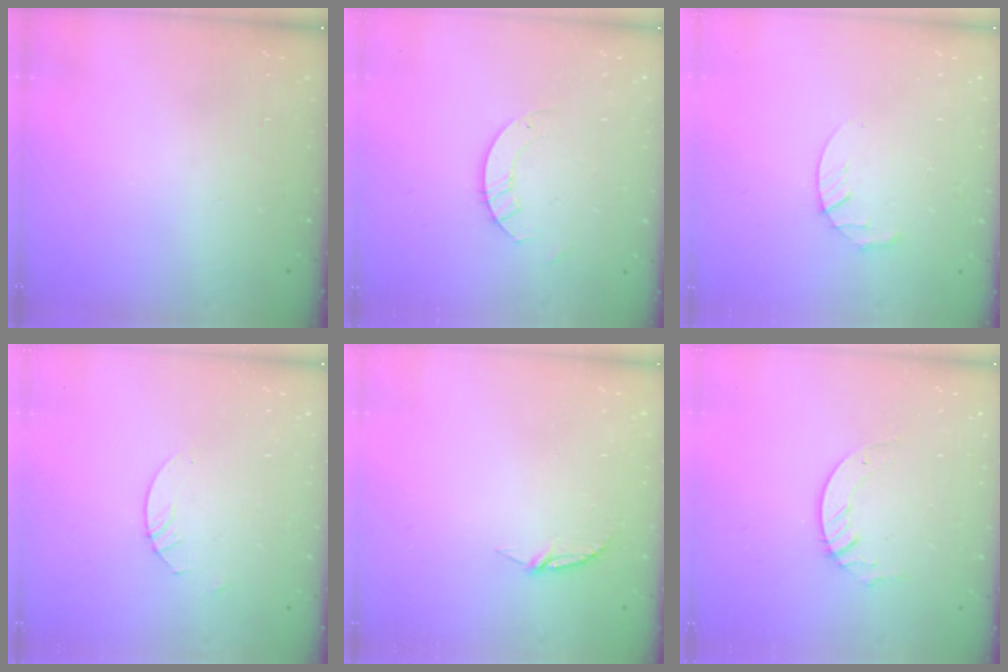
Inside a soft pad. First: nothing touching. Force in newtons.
{"total": 2.6, "press": 2.6, "slide": 0.2}
{"total": 3.0, "press": 2.9, "slide": 0.5}
{"total": 2.7, "press": 2.7, "slide": 0.2}
{"total": 4.2, "press": 4.2, "slide": 0.5}
{"total": 4.5, "press": 4.4, "slide": 0.4}